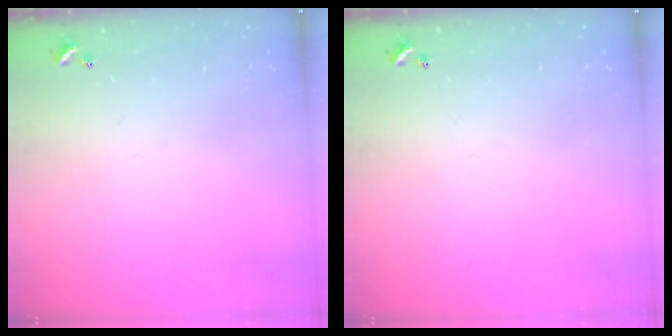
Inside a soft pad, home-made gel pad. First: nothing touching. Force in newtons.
{"total": 0.0}